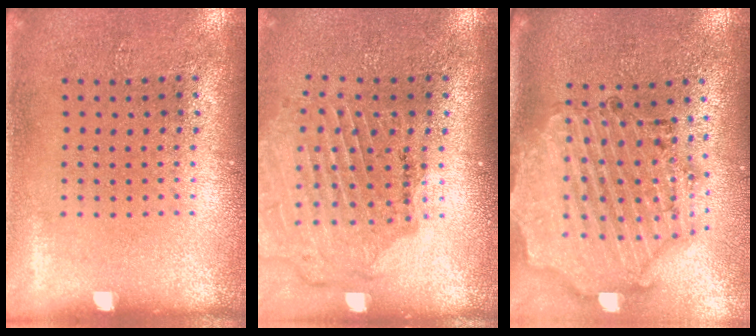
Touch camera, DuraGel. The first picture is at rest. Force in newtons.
{"total": 1.6, "press": 1.6, "slide": 0.0}
{"total": 2.2, "press": 2.1, "slide": 0.6}